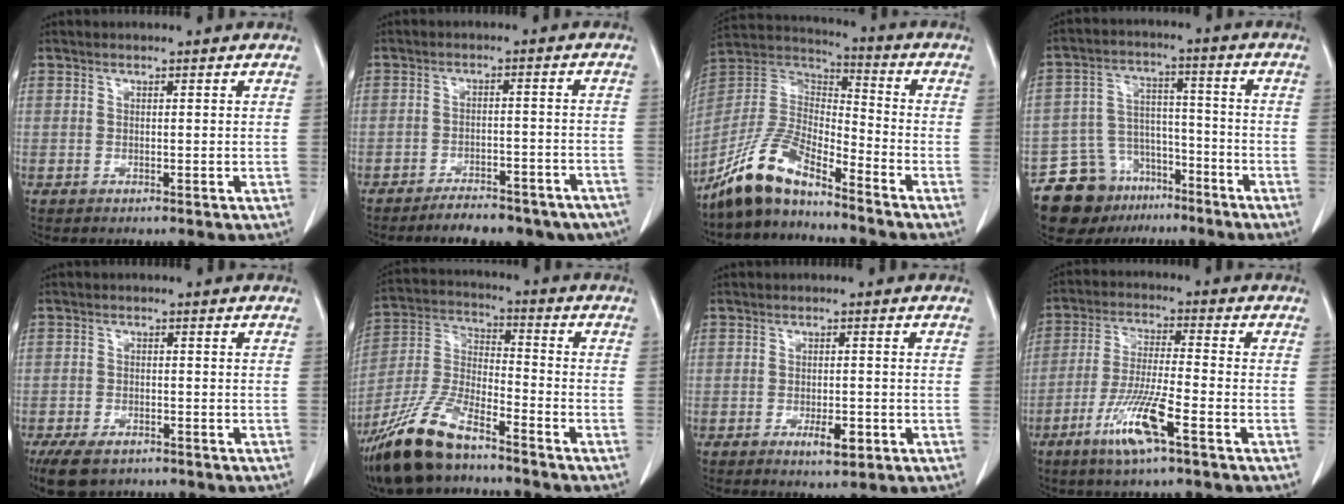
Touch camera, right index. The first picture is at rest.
{"total": 14.9, "force": [-12.5, 4.9, 6.5], "torque": [-0.055, 0.017, -0.154]}
{"total": 12.3, "force": [-9.8, 2.9, 6.7], "torque": [-0.145, 0.009, -0.191]}
{"total": 12.2, "force": [-9.0, 7.5, 3.3], "torque": [-0.060, 0.044, -0.146]}
{"total": 6.6, "force": [-4.8, 3.1, 3.3], "torque": [-0.055, -0.007, -0.074]}
{"total": 14.5, "force": [-10.9, 3.8, 8.8], "torque": [-0.191, -0.011, -0.205]}
{"total": 3.5, "force": [-1.6, 1.1, 2.9], "torque": [-0.046, -0.001, -0.018]}
{"total": 10.1, "force": [-5.2, 0.4, 8.7], "torque": [-0.174, -0.018, -0.101]}